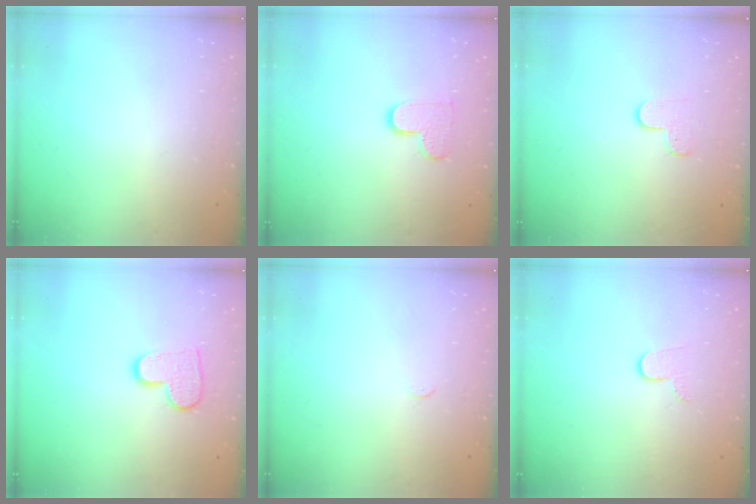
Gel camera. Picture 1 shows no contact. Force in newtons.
{"total": 8.2, "press": 8.1, "slide": 0.2}
{"total": 3.5, "press": 3.5, "slide": 0.4}
{"total": 9.9, "press": 9.9, "slide": 0.3}
{"total": 2.3, "press": 2.3, "slide": 0.3}
{"total": 4.6, "press": 4.6, "slide": 0.5}